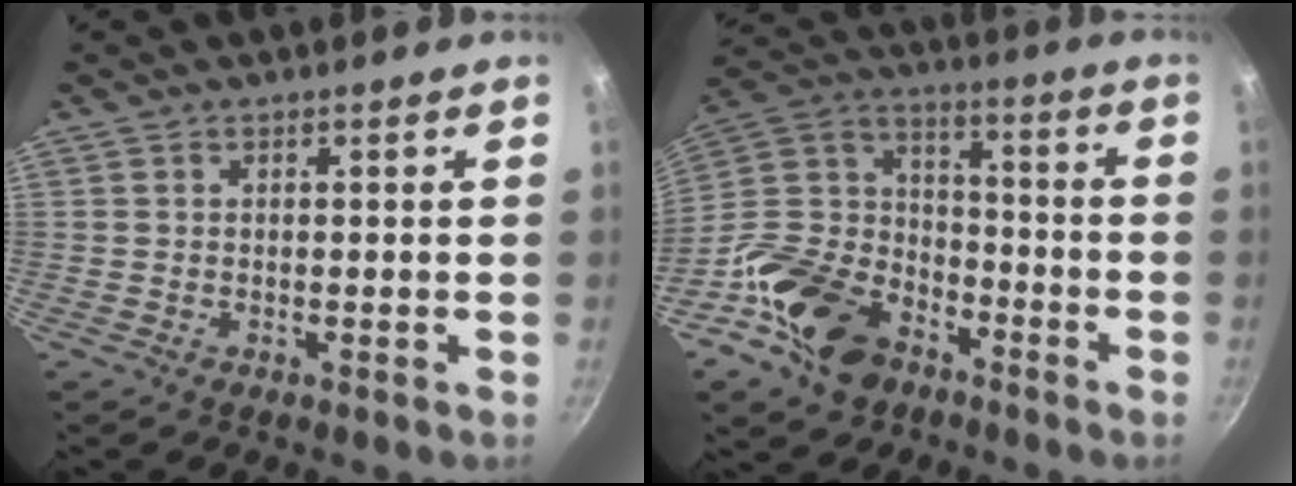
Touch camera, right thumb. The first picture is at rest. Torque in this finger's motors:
{"motor_torque": [3.13, 1.85, 0.91, -0.64, 0.25]}